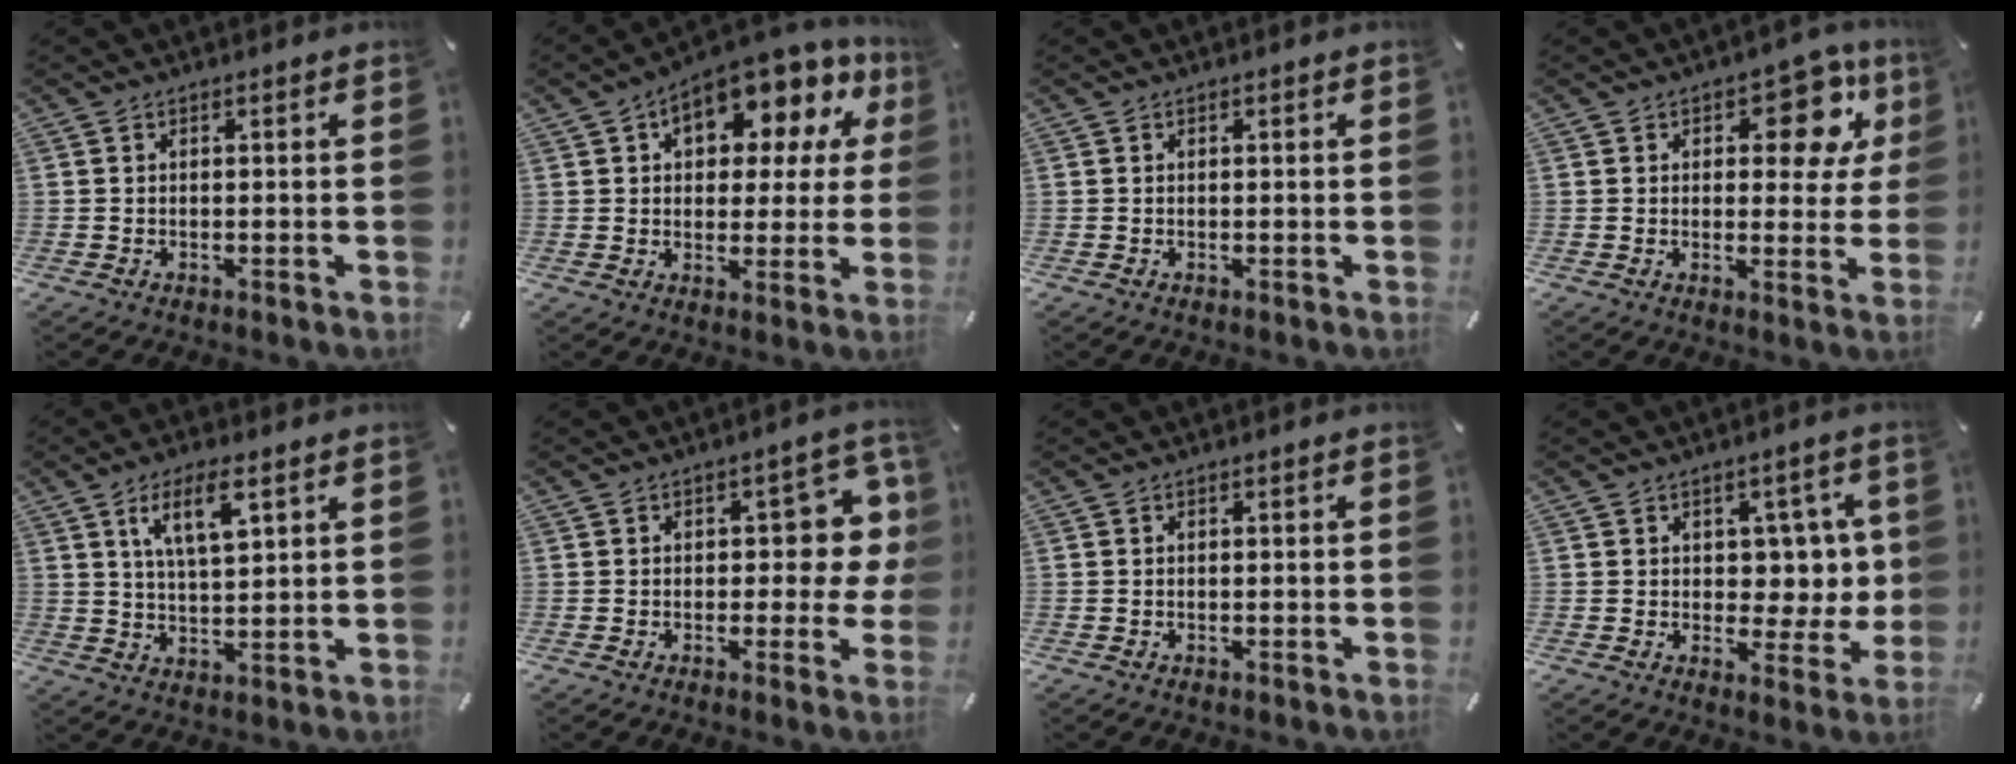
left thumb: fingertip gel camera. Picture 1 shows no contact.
{"total": 12.8, "force": [7.2, 7.1, 7.9], "torque": [-0.107, -0.052, 0.120]}
{"total": 0.0}
{"total": 12.3, "force": [5.2, 6.8, 8.8], "torque": [-0.098, -0.022, 0.084]}
{"total": 8.9, "force": [4.6, 3.3, 7.0], "torque": [-0.124, -0.005, 0.075]}
{"total": 9.0, "force": [1.7, 5.2, 7.2], "torque": [-0.085, -0.001, 0.027]}
{"total": 0.0}
{"total": 7.0, "force": [2.0, 5.6, 3.7], "torque": [-0.040, -0.006, 0.034]}